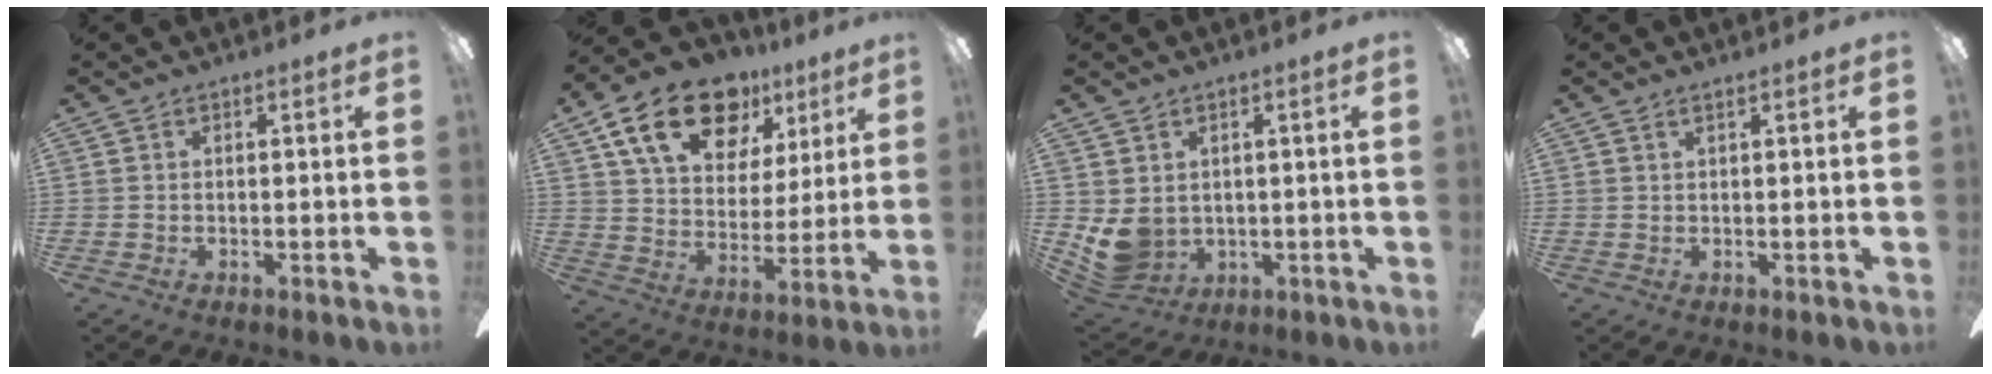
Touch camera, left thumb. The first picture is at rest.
{"total": 20.3, "force": [11.9, 12.2, 11.0], "torque": [-0.178, -0.050, 0.212]}
{"total": 7.3, "force": [0.8, 6.2, 3.8], "torque": [-0.110, -0.019, 0.016]}
{"total": 0.8, "force": [0.6, 0.0, 0.5], "torque": [-0.011, -0.001, 0.011]}